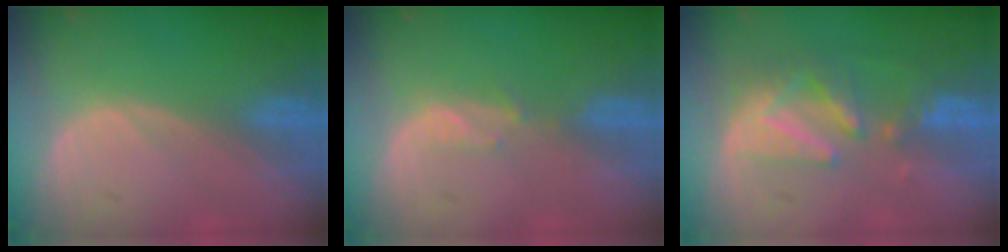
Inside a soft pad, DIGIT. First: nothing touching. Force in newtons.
{"total": 1.5, "press": 1.4, "slide": 0.2}
{"total": 8.5, "press": 7.9, "slide": 3.2}